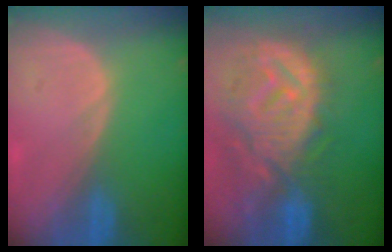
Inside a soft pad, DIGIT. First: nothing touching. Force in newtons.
{"total": 12.4, "press": 11.1, "slide": 5.7}